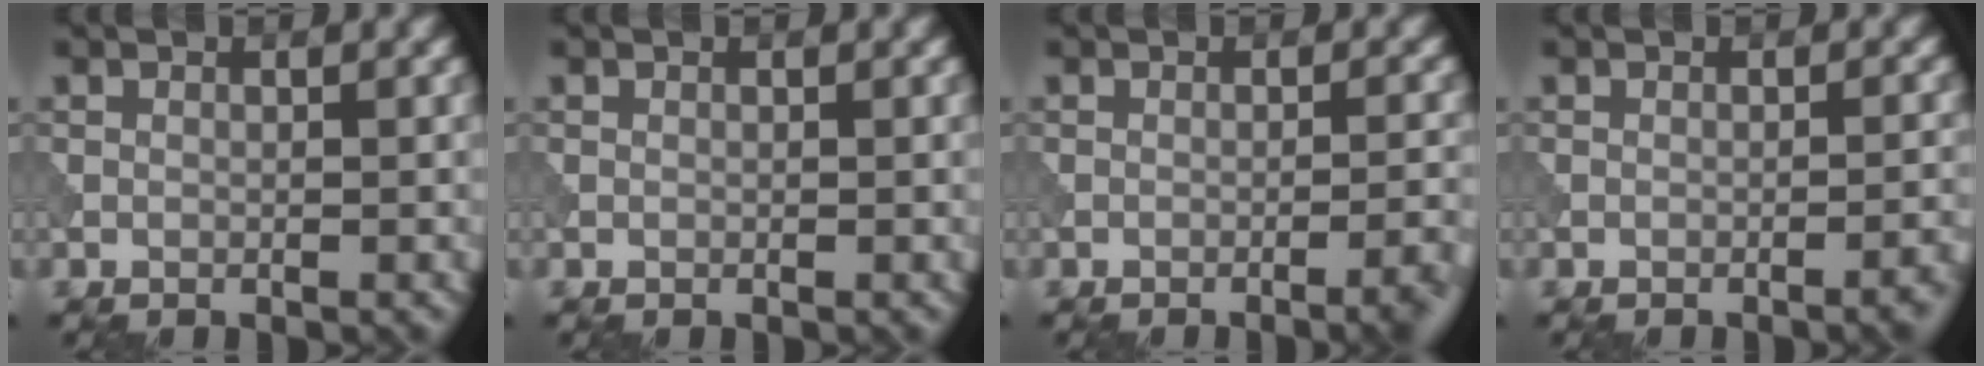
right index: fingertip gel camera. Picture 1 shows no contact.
{"total": 0.0}
{"total": 3.2, "force": [-1.8, 0.7, 2.6], "torque": [-0.026, 0.013, -0.033]}
{"total": 2.1, "force": [-1.2, 0.5, 1.6], "torque": [-0.015, 0.007, -0.021]}